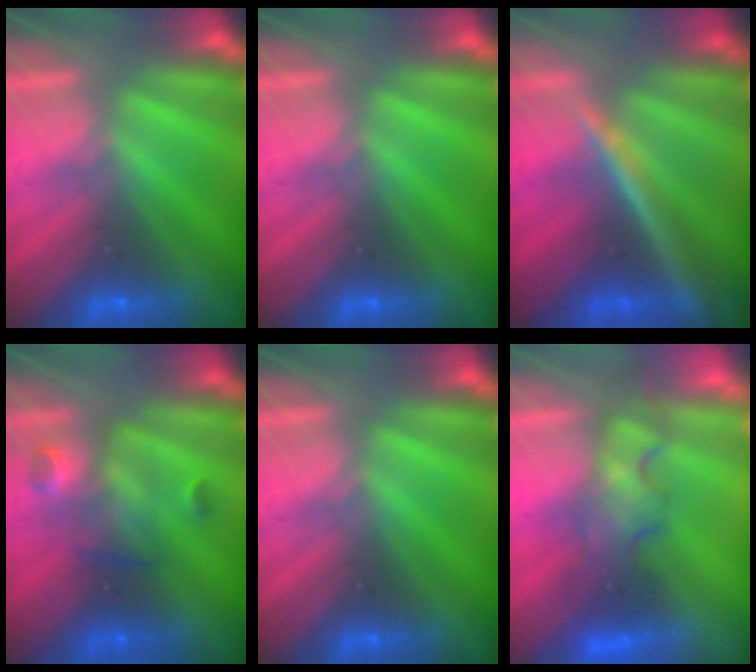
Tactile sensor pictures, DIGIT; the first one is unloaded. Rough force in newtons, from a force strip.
{"total": 0.0}
{"total": 4.7}
{"total": 3.0}
{"total": 0.0}
{"total": 4.1}